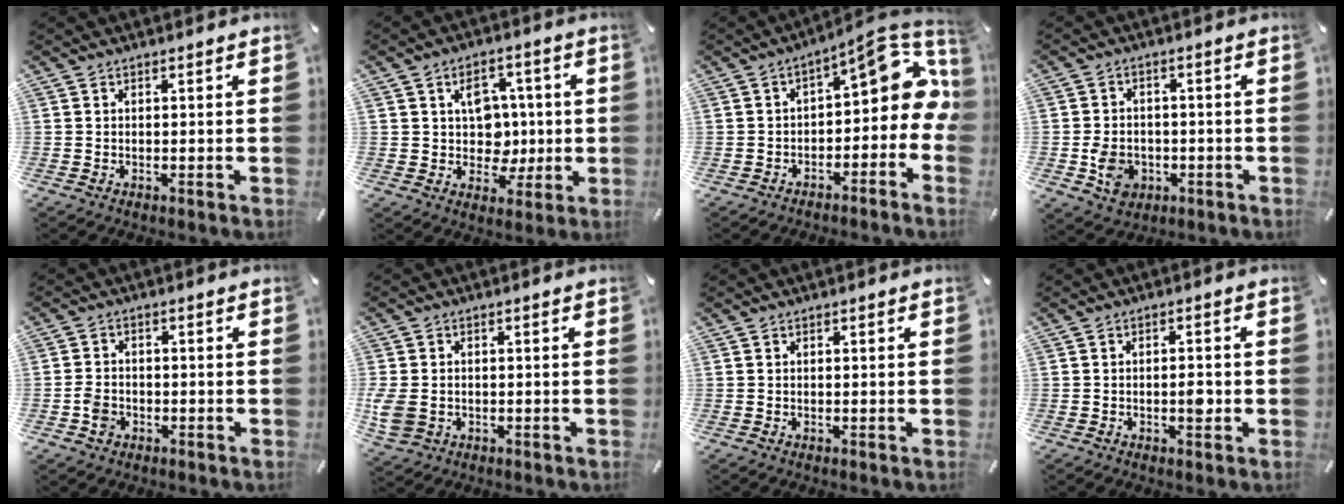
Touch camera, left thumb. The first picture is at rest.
{"total": 9.2, "force": [1.2, 8.3, 3.6], "torque": [-0.038, -0.003, 0.024]}
{"total": 9.0, "force": [2.5, 4.7, 7.3], "torque": [-0.081, -0.030, 0.037]}
{"total": 7.1, "force": [-2.3, 5.9, 3.4], "torque": [-0.065, 0.011, -0.038]}
{"total": 3.7, "force": [-1.6, 3.0, 1.6], "torque": [-0.023, 0.008, -0.027]}
{"total": 5.3, "force": [-0.8, 4.2, 3.1], "torque": [-0.087, -0.002, -0.017]}
{"total": 0.0}
{"total": 3.0, "force": [-0.8, 1.4, 2.5], "torque": [-0.035, 0.004, -0.015]}